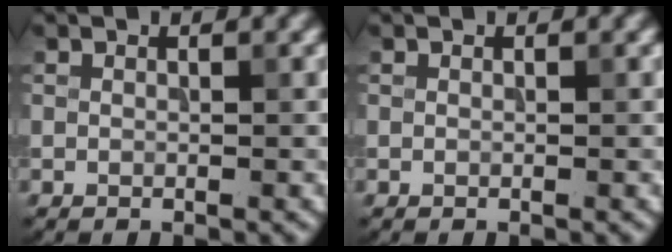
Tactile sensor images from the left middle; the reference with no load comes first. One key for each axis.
{"total": 0.0}